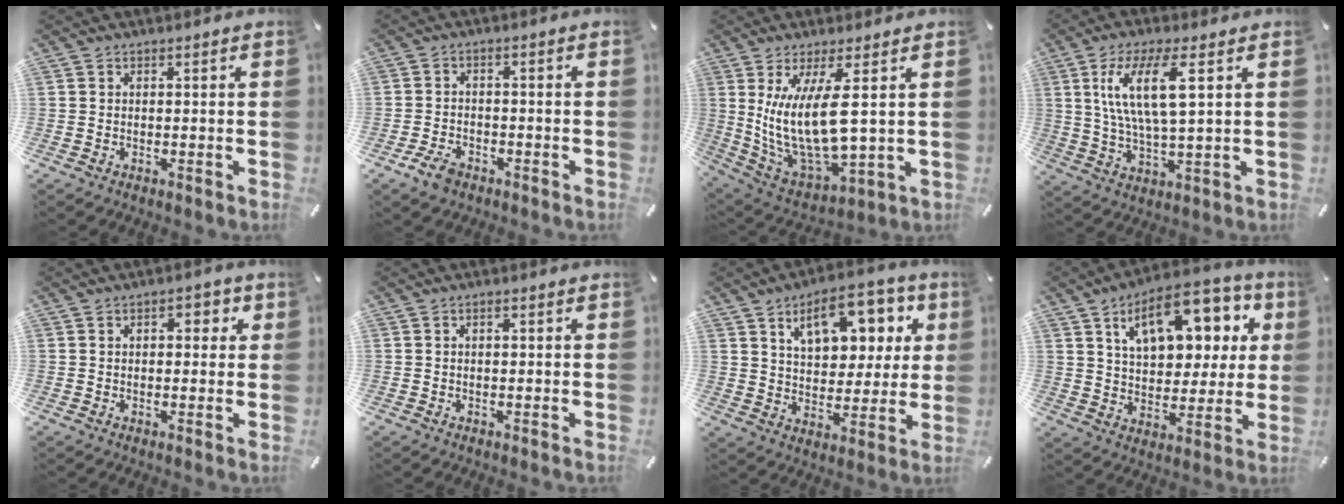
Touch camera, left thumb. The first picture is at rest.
{"total": 4.3, "force": [-2.9, 2.5, 2.0], "torque": [-0.051, 0.011, -0.058]}
{"total": 15.6, "force": [3.7, 5.9, 13.9], "torque": [-0.310, -0.025, 0.062]}
{"total": 12.5, "force": [4.2, 3.6, 11.2], "torque": [-0.233, -0.002, 0.067]}
{"total": 3.7, "force": [0.8, 2.2, 2.8], "torque": [-0.035, 0.002, 0.003]}
{"total": 1.2, "force": [0.1, 0.7, 1.0], "torque": [-0.020, 0.004, 0.000]}
{"total": 15.2, "force": [7.7, 9.0, 9.5], "torque": [-0.139, -0.024, 0.131]}
{"total": 17.8, "force": [8.5, 10.0, 12.1], "torque": [-0.192, -0.023, 0.144]}